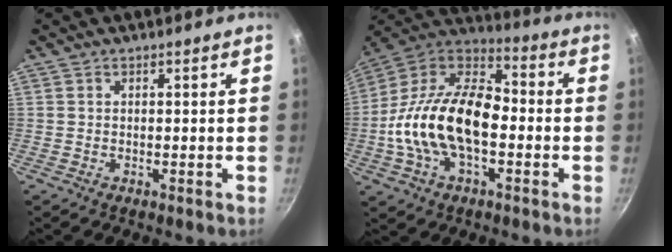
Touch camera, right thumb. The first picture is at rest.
{"total": 22.2, "force": [-3.4, 12.8, 17.8], "torque": [-0.307, 0.045, -0.079]}